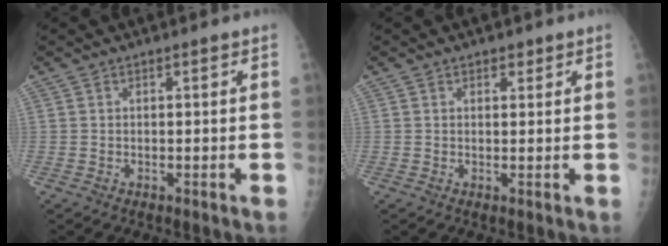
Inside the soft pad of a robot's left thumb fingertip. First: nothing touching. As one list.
[{"total": 1.6, "force": [1.0, 1.0, 0.6], "torque": [0.005, -0.005, 0.012]}]